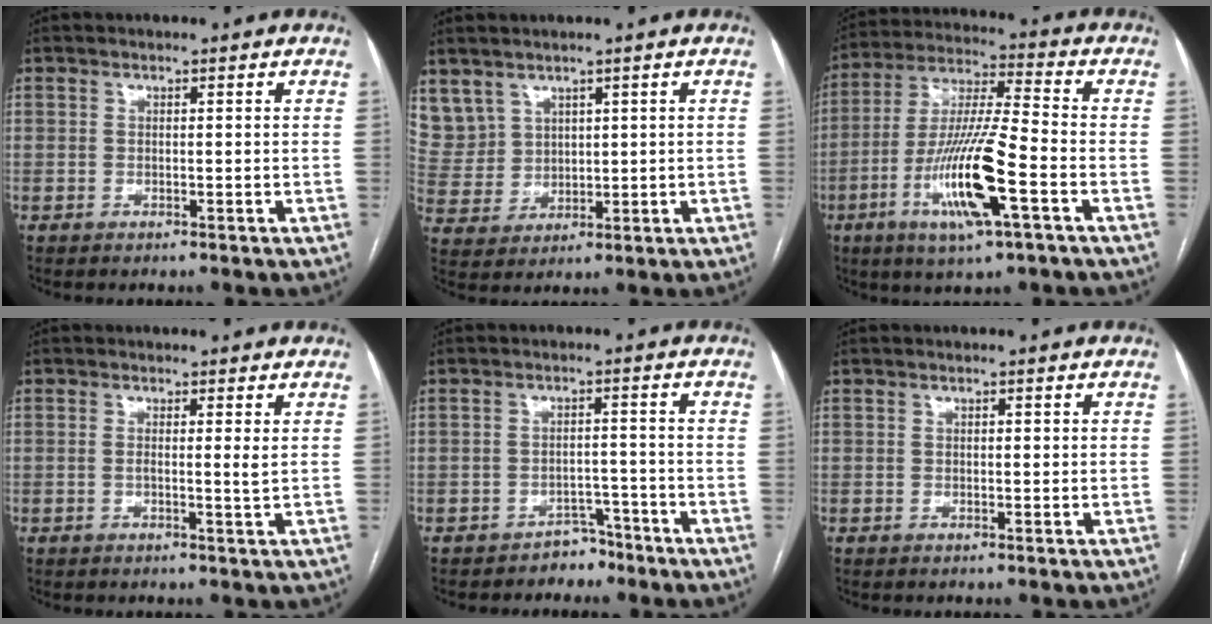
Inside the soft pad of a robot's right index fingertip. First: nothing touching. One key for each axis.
{"total": 8.9, "fx": 5.4, "fy": 7.0, "fz": 1.3, "tx": -0.048, "ty": 0.027, "tz": 0.137}
{"total": 15.5, "fx": -5.5, "fy": 1.1, "fz": 14.4, "tx": -0.287, "ty": -0.014, "tz": -0.102}
{"total": 1.8, "fx": 0.2, "fy": -0.3, "fz": 1.8, "tx": -0.031, "ty": -0.001, "tz": 0.001}
{"total": 3.4, "fx": -2.9, "fy": 1.8, "fz": 0.0, "tx": 0.004, "ty": 0.011, "tz": -0.040}
{"total": 0.7, "fx": 0.1, "fy": 0.3, "fz": 0.6, "tx": -0.009, "ty": 0.002, "tz": 0.002}